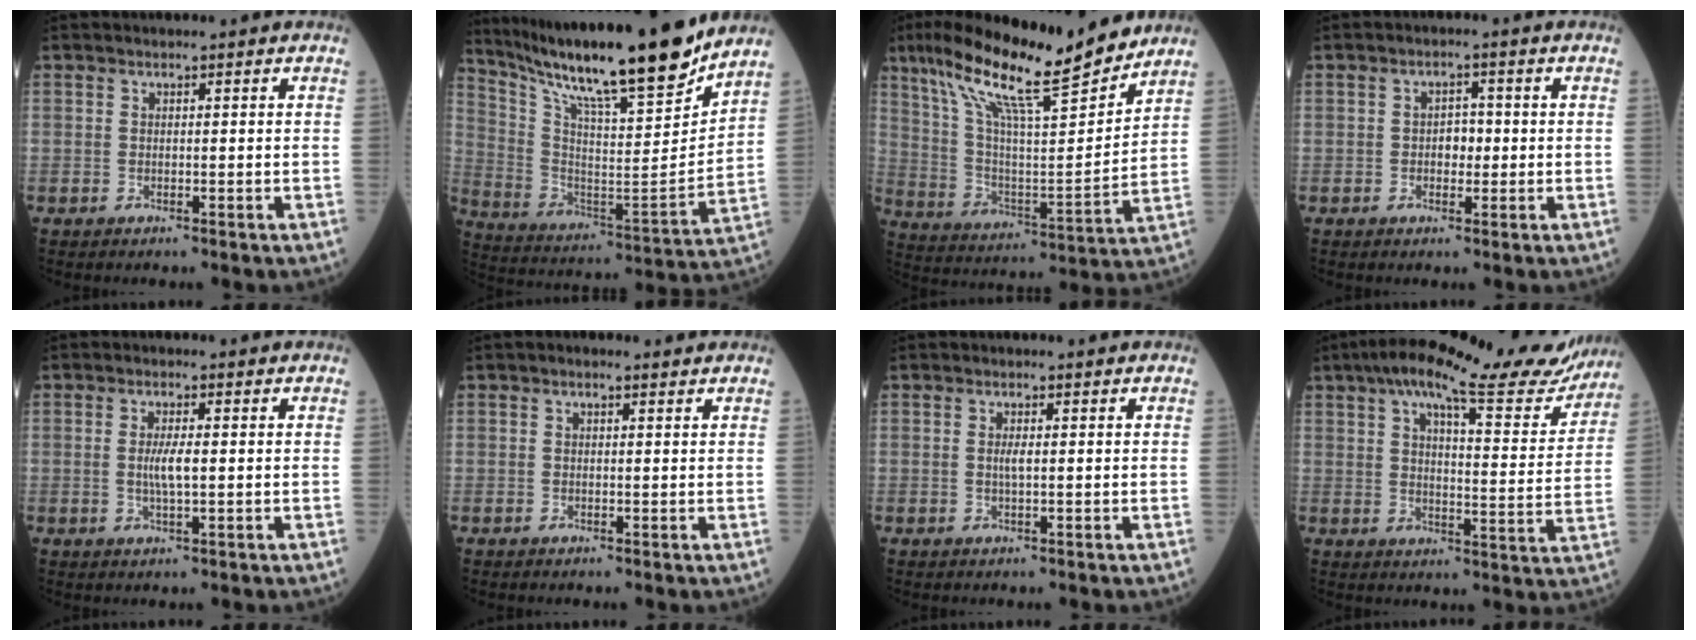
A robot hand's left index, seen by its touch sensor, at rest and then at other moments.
{"total": 24.0, "force": [20.0, 1.4, 13.2], "torque": [-0.239, -0.034, 0.324]}
{"total": 20.4, "force": [15.7, 2.0, 12.8], "torque": [-0.222, 0.007, 0.268]}
{"total": 2.5, "force": [-0.3, 1.6, 1.9], "torque": [-0.025, 0.005, -0.007]}
{"total": 3.1, "force": [-0.1, 0.4, 3.1], "torque": [-0.063, -0.006, -0.002]}
{"total": 1.0, "force": [0.6, 0.5, 0.7], "torque": [-0.017, 0.007, 0.006]}
{"total": 1.2, "force": [0.0, 0.1, 1.2], "torque": [-0.028, -0.002, 0.000]}
{"total": 22.3, "force": [18.7, 4.4, 11.2], "torque": [-0.157, 0.003, 0.232]}